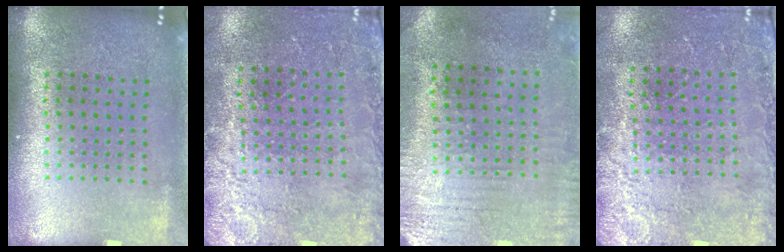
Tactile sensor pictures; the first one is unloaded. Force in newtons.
{"total": 2.5, "press": 2.3, "slide": 0.8}
{"total": 3.1, "press": 2.5, "slide": 1.8}
{"total": 2.5, "press": 2.3, "slide": 0.8}